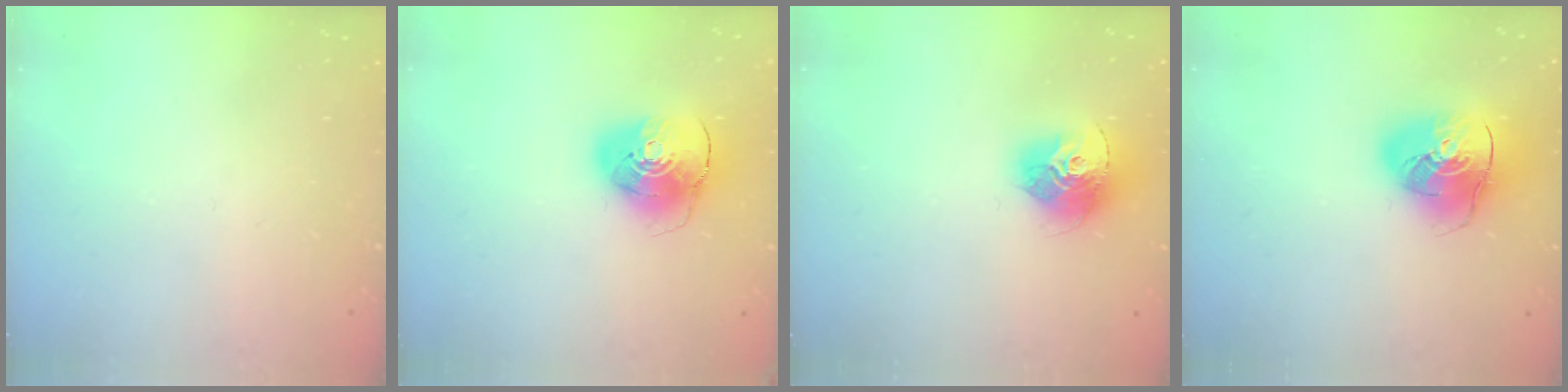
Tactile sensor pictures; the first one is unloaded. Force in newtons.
{"total": 9.9, "press": 9.8, "slide": 1.4}
{"total": 14.4, "press": 14.3, "slide": 1.3}
{"total": 16.3, "press": 16.1, "slide": 2.4}